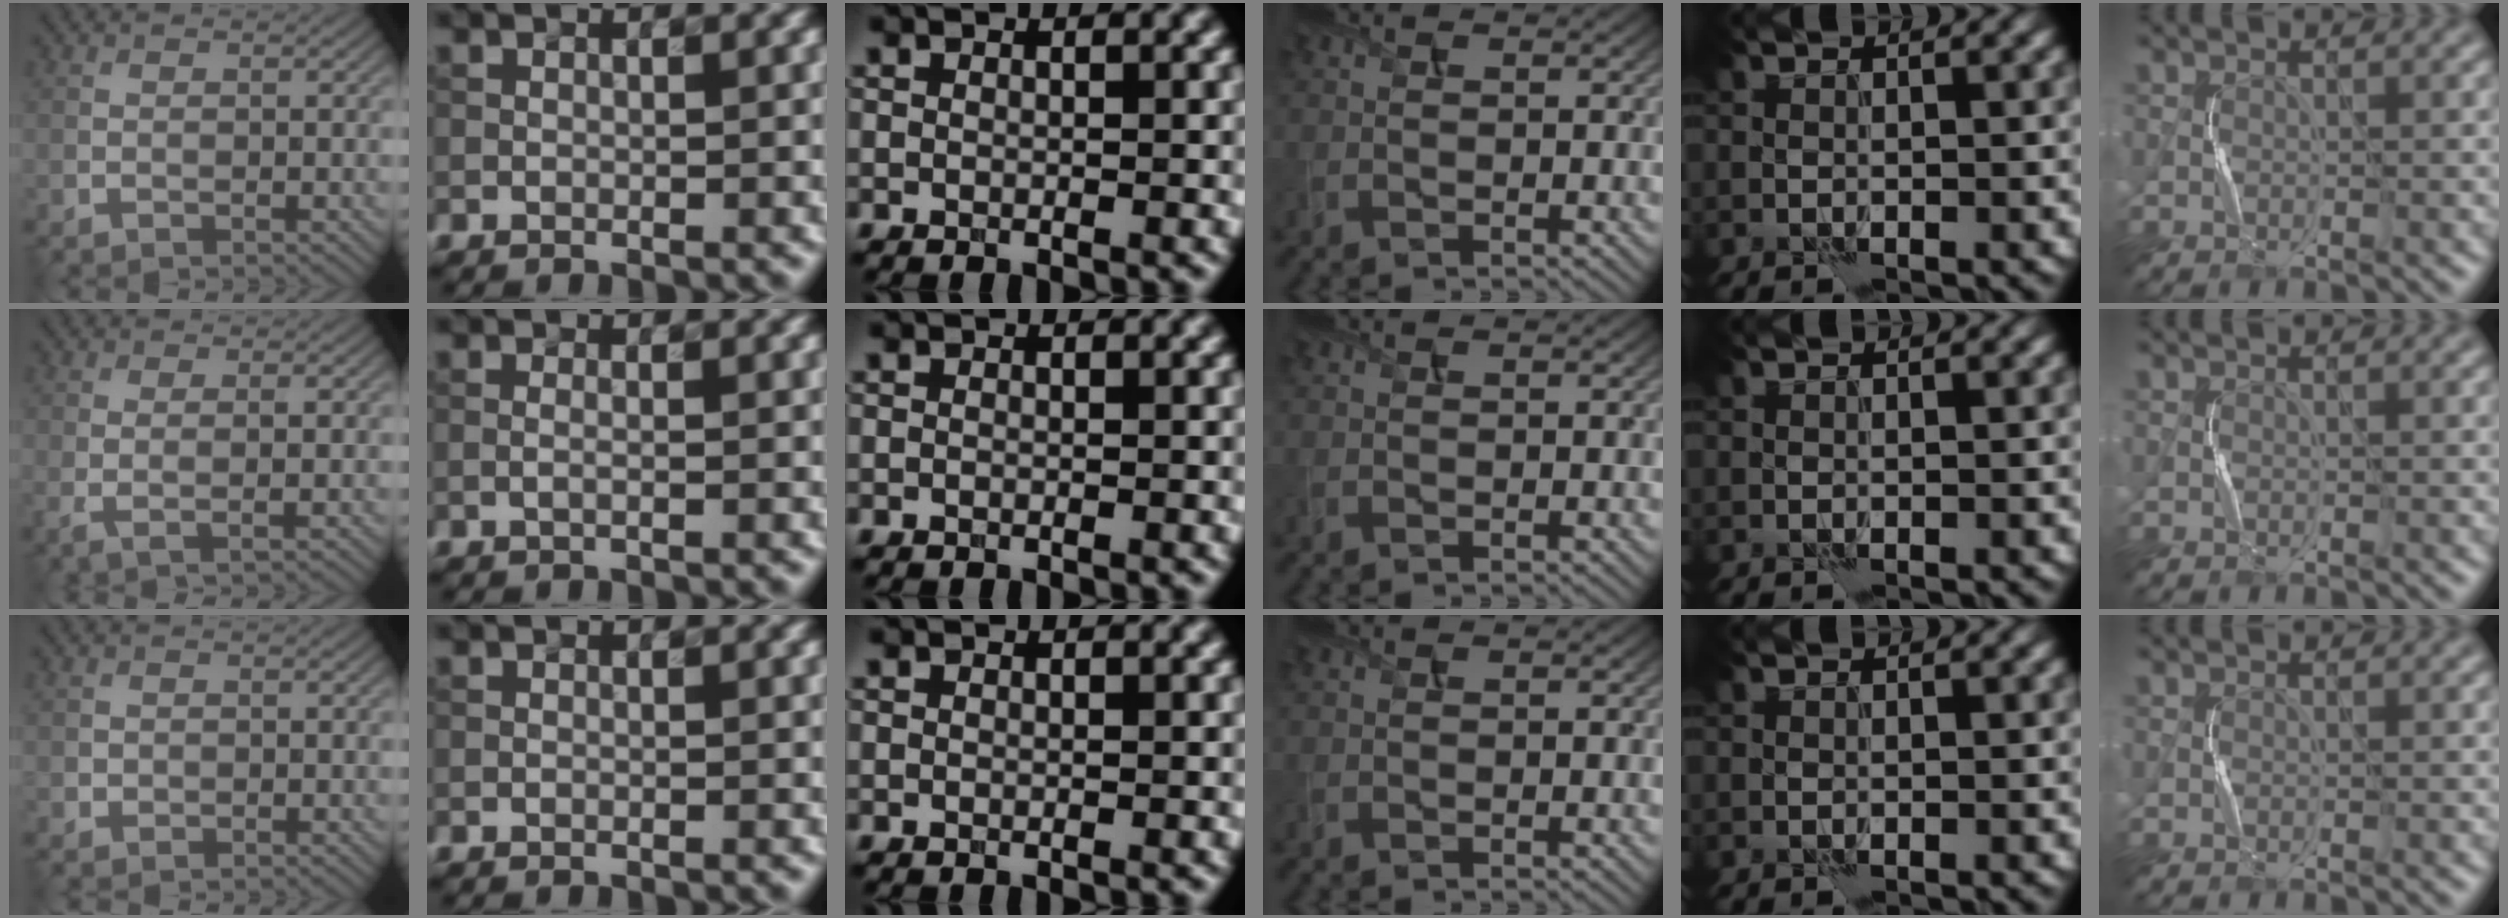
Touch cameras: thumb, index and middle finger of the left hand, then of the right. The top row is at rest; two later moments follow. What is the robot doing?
{"motion": "squeeze", "object": "sponge"}